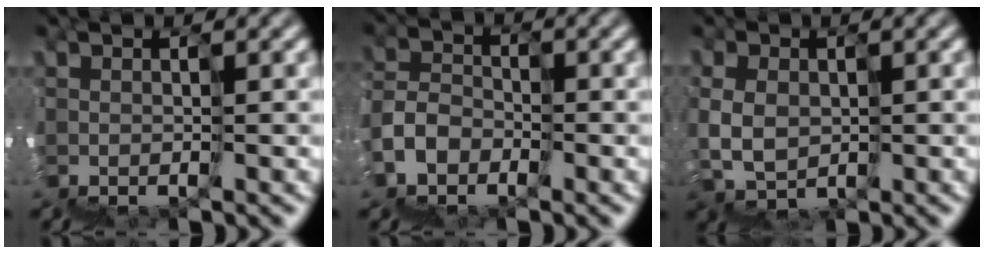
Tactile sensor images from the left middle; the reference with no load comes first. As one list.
[{"total": 3.6, "force": [-2.8, 1.0, -2.0], "torque": [0.039, 0.010, -0.061]}, {"total": 1.9, "force": [0.1, 1.9, 0.3], "torque": [0.016, 0.013, 0.013]}]